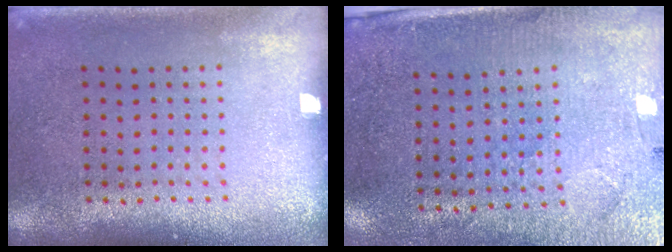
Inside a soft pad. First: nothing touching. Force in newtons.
{"total": 2.8, "press": 2.6, "slide": 1.1}